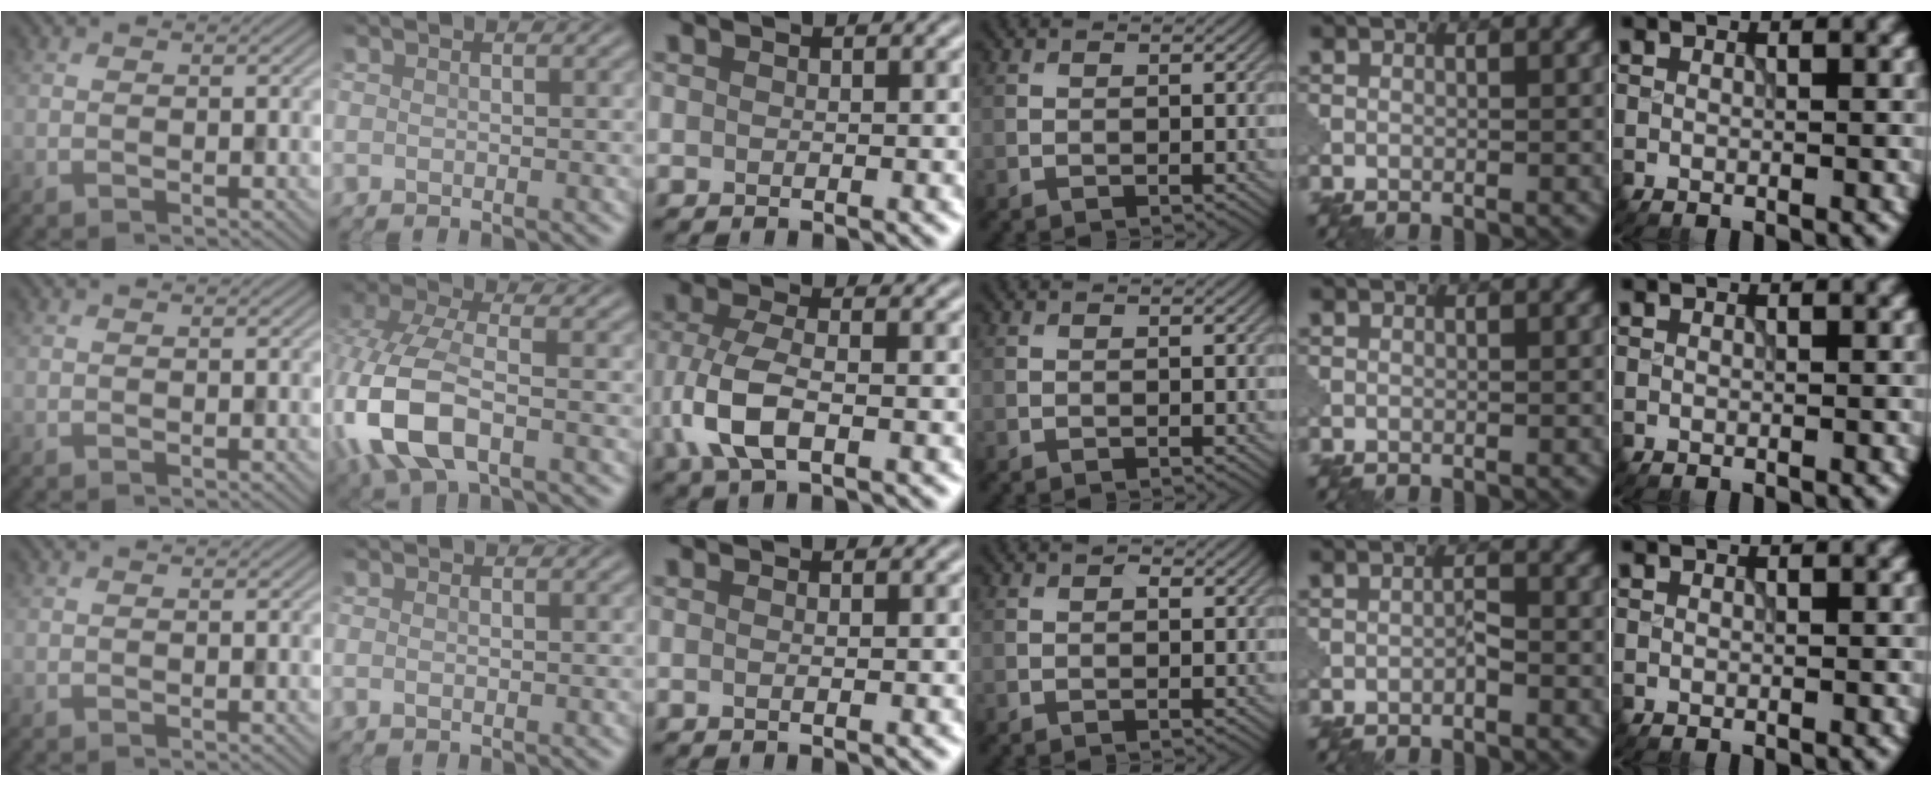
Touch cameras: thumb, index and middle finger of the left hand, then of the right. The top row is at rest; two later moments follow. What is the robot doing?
{"motion": "disassemble", "object": "puzzle pieces"}